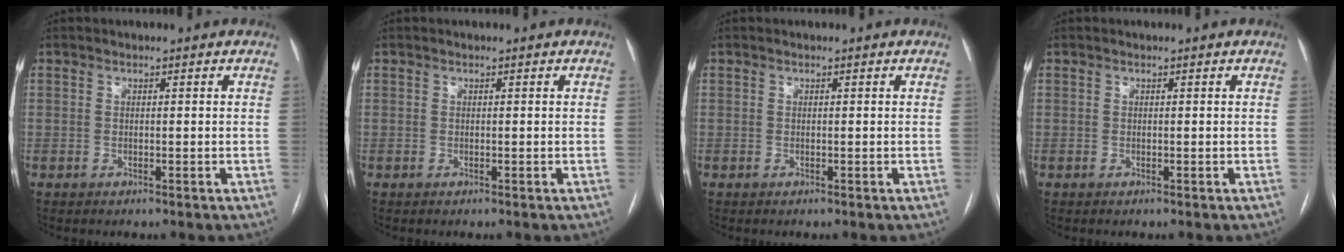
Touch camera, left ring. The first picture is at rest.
{"total": 0.0}
{"total": 0.0}
{"total": 0.0}